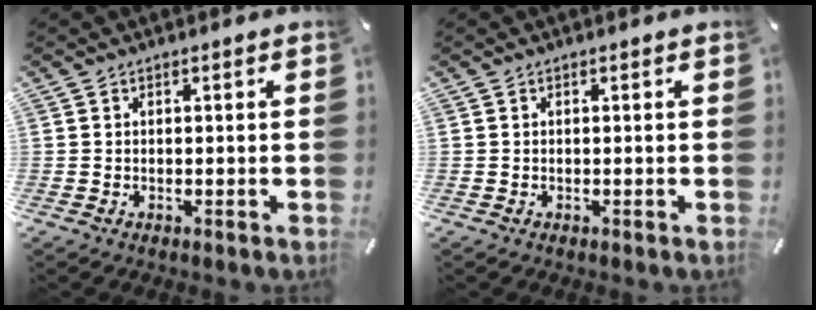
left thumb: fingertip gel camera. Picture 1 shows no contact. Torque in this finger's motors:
{"motor_torque": [-0.03, -0.02, -0.04, -0.02, 0.00]}